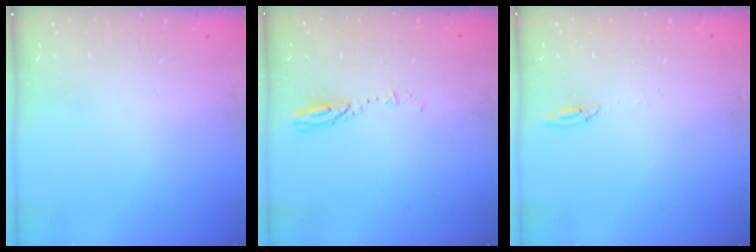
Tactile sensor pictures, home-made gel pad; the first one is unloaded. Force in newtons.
{"total": 3.1, "press": 3.1, "slide": 0.3}
{"total": 3.5, "press": 3.5, "slide": 0.4}